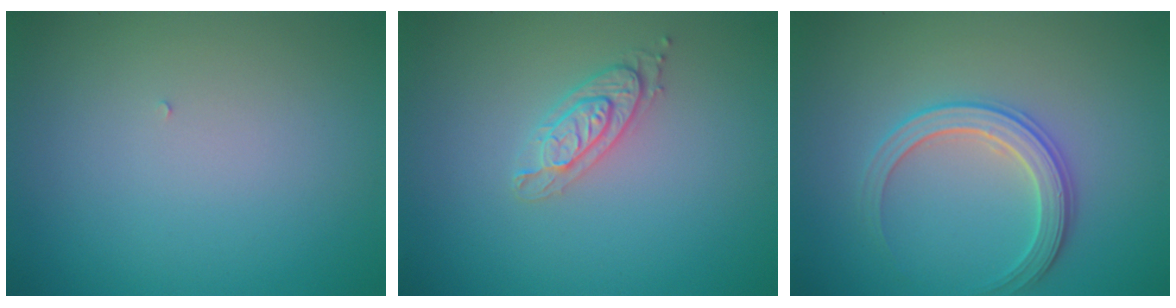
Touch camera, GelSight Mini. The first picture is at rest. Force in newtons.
{"total": 2.1, "press": 2.1, "slide": 0.3}
{"total": 3.0, "press": 2.9, "slide": 0.3}